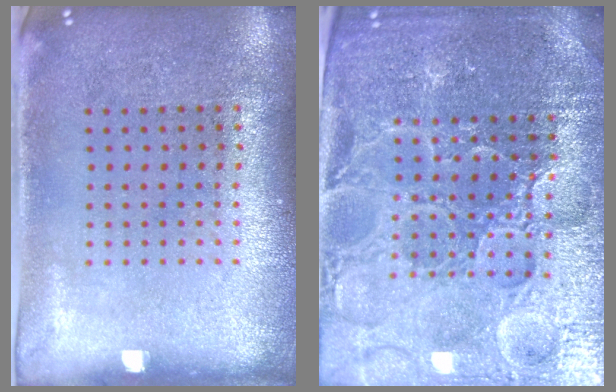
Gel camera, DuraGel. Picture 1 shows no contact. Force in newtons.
{"total": 5.4, "press": 5.0, "slide": 2.1}